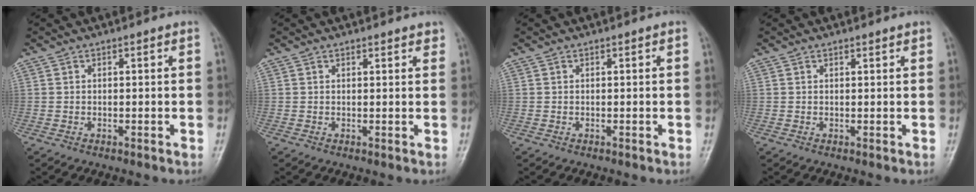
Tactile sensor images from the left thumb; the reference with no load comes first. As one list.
[{"total": 1.6, "force": [1.3, 0.6, 0.6], "torque": [0.001, -0.004, 0.014]}, {"total": 0.0}, {"total": 0.7, "force": [0.6, 0.1, 0.2], "torque": [-0.006, -0.004, 0.009]}]